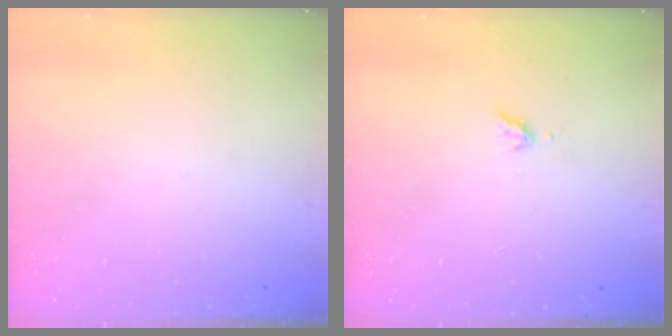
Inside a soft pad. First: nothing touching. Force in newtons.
{"total": 4.4, "press": 4.4, "slide": 0.3}